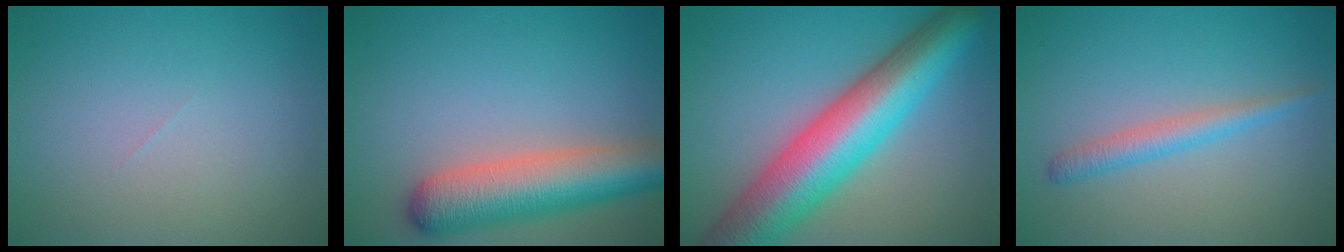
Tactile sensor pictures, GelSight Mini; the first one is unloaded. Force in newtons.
{"total": 7.7, "press": 7.7, "slide": 0.4}
{"total": 11.5, "press": 11.5, "slide": 0.3}
{"total": 2.2, "press": 2.2, "slide": 0.1}